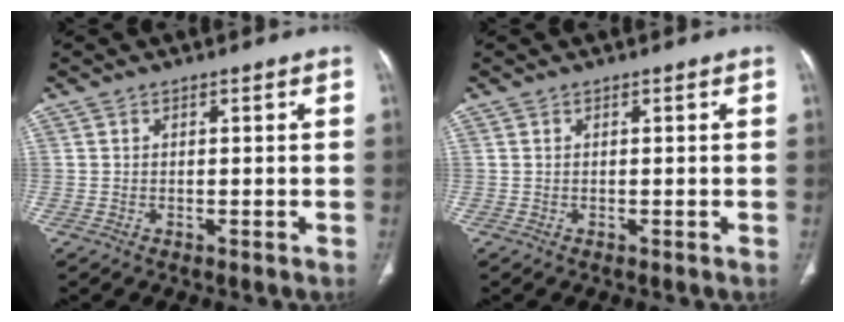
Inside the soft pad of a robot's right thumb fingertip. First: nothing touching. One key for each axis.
{"total": 0.0}